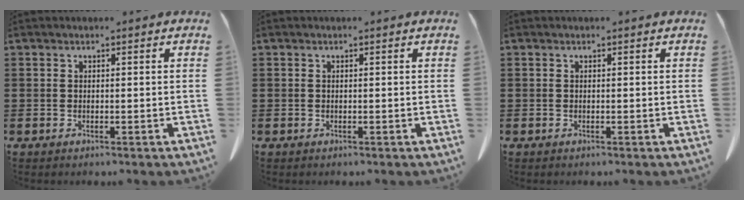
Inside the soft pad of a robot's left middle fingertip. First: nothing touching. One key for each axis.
{"total": 0.0}
{"total": 0.0}